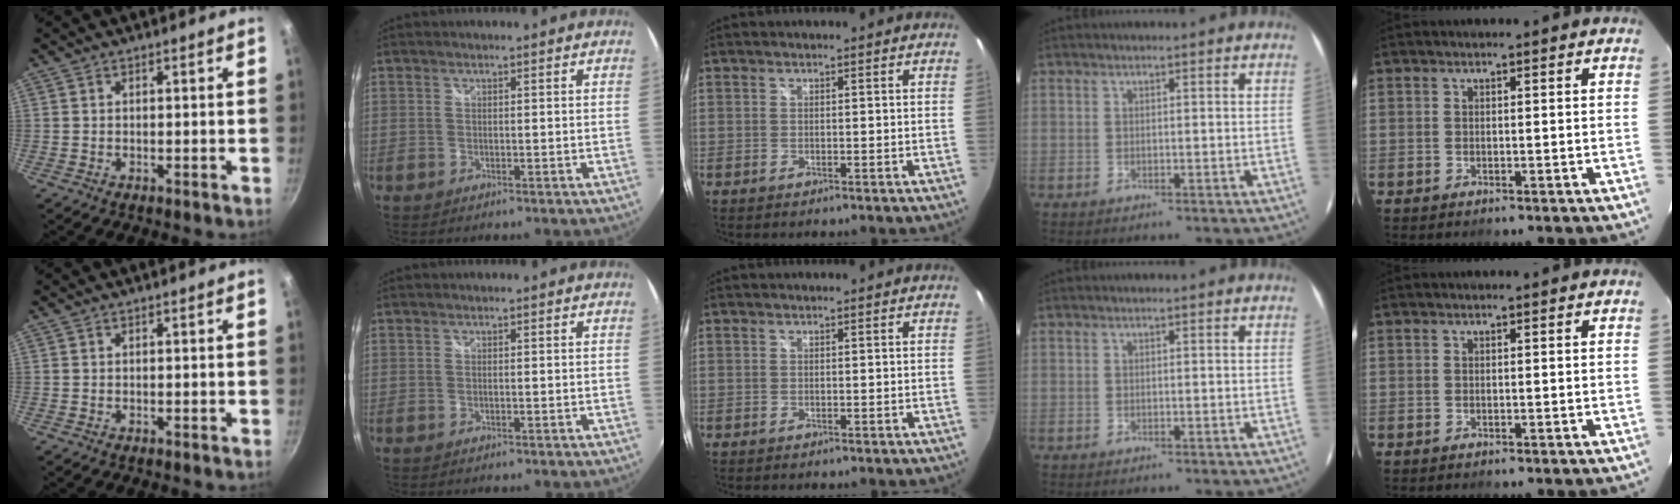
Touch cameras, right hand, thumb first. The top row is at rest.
{}